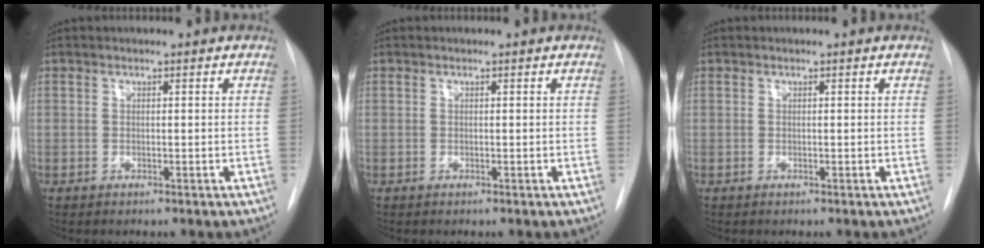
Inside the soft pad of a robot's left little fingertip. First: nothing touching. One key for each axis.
{"total": 0.0}
{"total": 0.0}